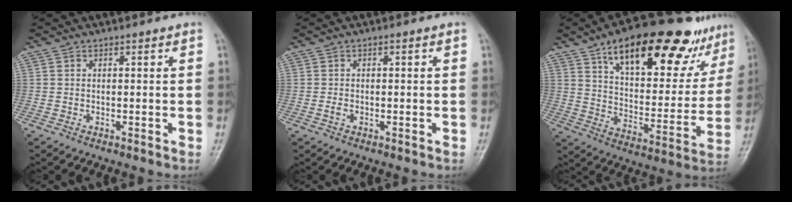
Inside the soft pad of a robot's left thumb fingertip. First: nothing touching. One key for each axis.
{"total": 1.4, "fx": -0.3, "fy": 0.8, "fz": 1.1, "tx": -0.025, "ty": 0.007, "tz": -0.006}
{"total": 27.3, "fx": 16.8, "fy": 11.6, "fz": 18.1, "tx": -0.216, "ty": -0.030, "tz": 0.255}